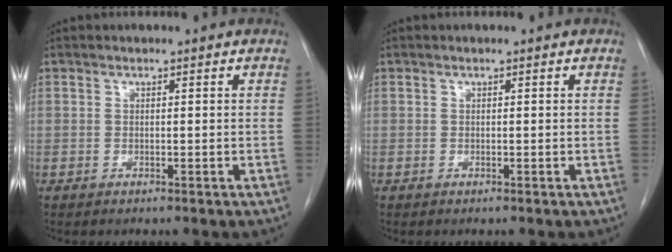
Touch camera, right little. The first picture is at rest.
{"total": 0.0}